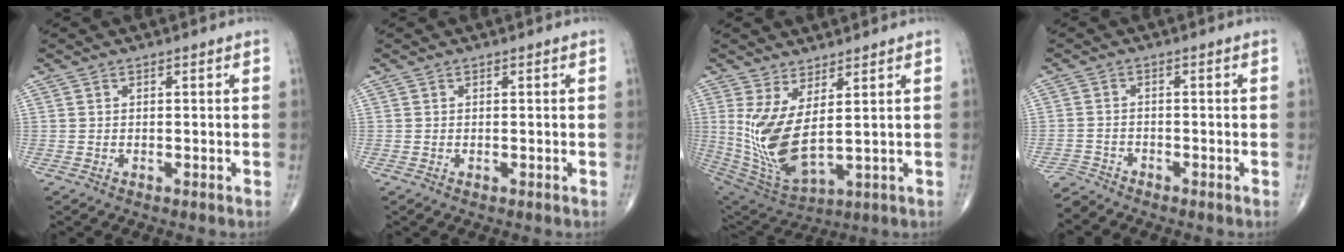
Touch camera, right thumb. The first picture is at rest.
{"total": 0.0}
{"total": 13.3, "force": [2.3, 5.0, 12.1], "torque": [-0.262, -0.036, 0.068]}
{"total": 2.4, "force": [-2.4, 0.1, -0.7], "torque": [0.009, -0.009, -0.051]}